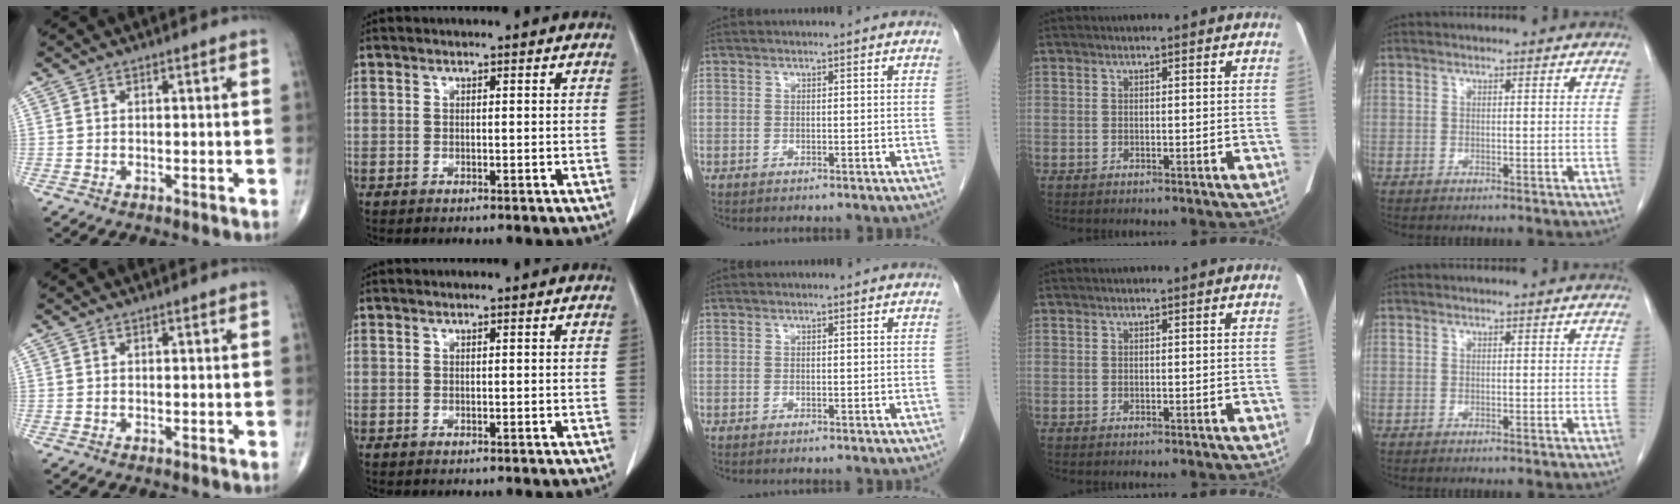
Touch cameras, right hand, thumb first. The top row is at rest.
{}